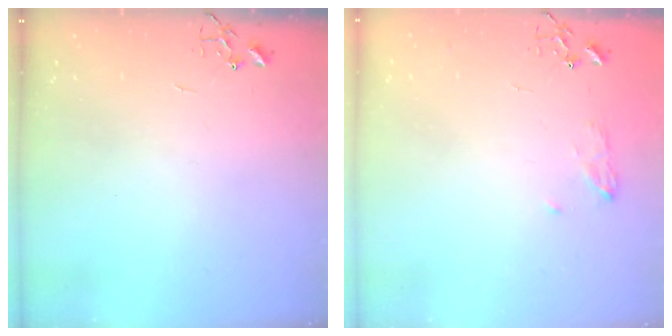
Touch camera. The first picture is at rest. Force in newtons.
{"total": 8.4, "press": 8.4, "slide": 0.9}